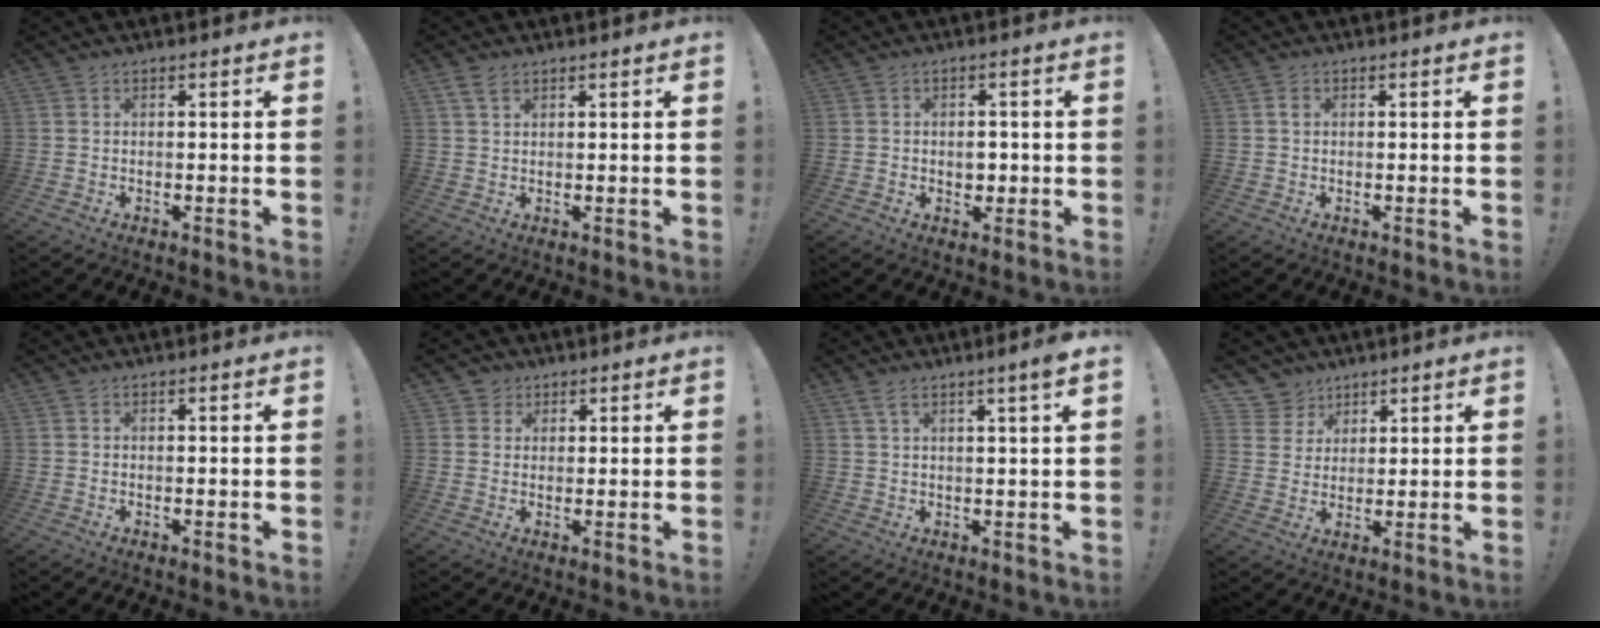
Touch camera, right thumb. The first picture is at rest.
{"total": 3.4, "force": [2.1, 1.7, 2.0], "torque": [-0.029, -0.006, 0.037]}
{"total": 3.6, "force": [-0.1, 3.3, 1.5], "torque": [-0.009, 0.002, -0.003]}
{"total": 1.1, "force": [0.2, 0.9, 0.6], "torque": [0.002, -0.002, 0.001]}
{"total": 0.0}
{"total": 3.3, "force": [1.7, 2.7, 0.5], "torque": [-0.005, -0.007, 0.031]}
{"total": 4.3, "force": [2.3, 0.0, 3.7], "torque": [-0.058, -0.010, 0.036]}
{"total": 6.6, "force": [4.5, 4.9, 0.4], "torque": [-0.016, -0.036, 0.091]}